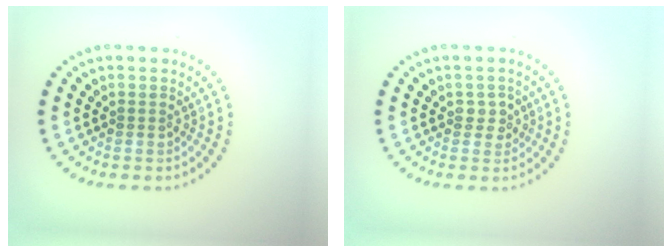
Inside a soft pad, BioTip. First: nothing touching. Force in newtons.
{"total": 1.3, "press": 1.2, "slide": 0.5}